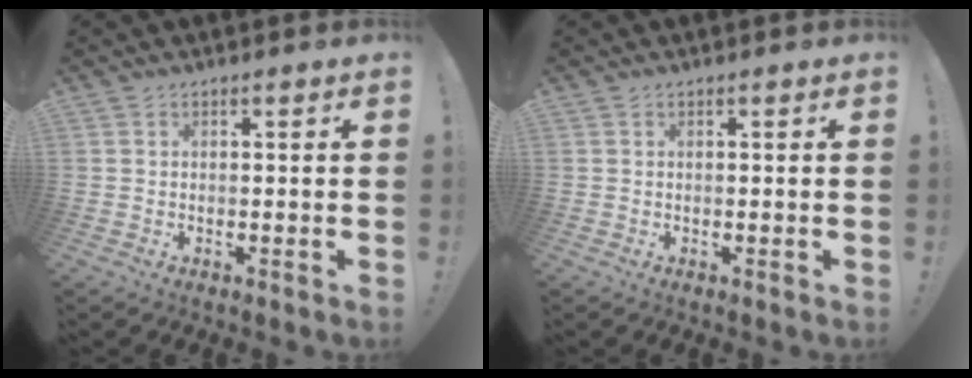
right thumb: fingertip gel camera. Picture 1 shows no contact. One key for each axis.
{"total": 0.0}